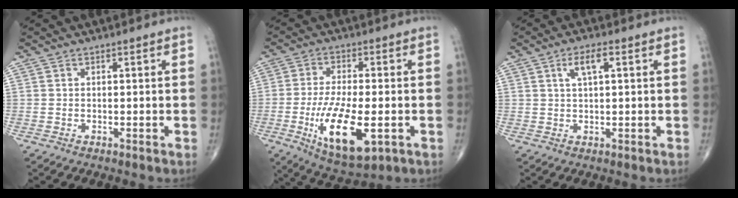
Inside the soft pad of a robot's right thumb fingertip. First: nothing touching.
{"total": 14.9, "force": [-4.2, 5.8, 13.1], "torque": [-0.232, -0.008, -0.061]}
{"total": 4.1, "force": [1.5, 1.3, 3.6], "torque": [-0.069, 0.005, 0.027]}